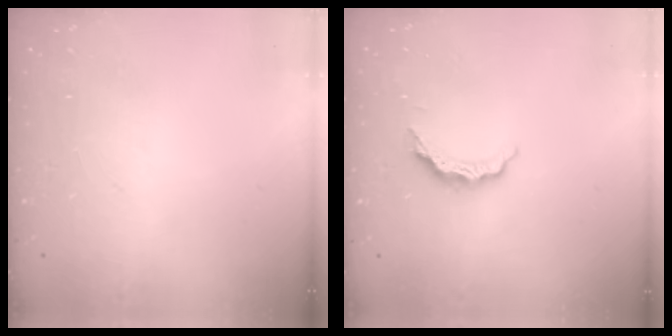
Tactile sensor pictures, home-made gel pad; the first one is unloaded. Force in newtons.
{"total": 5.8, "press": 5.8, "slide": 0.6}